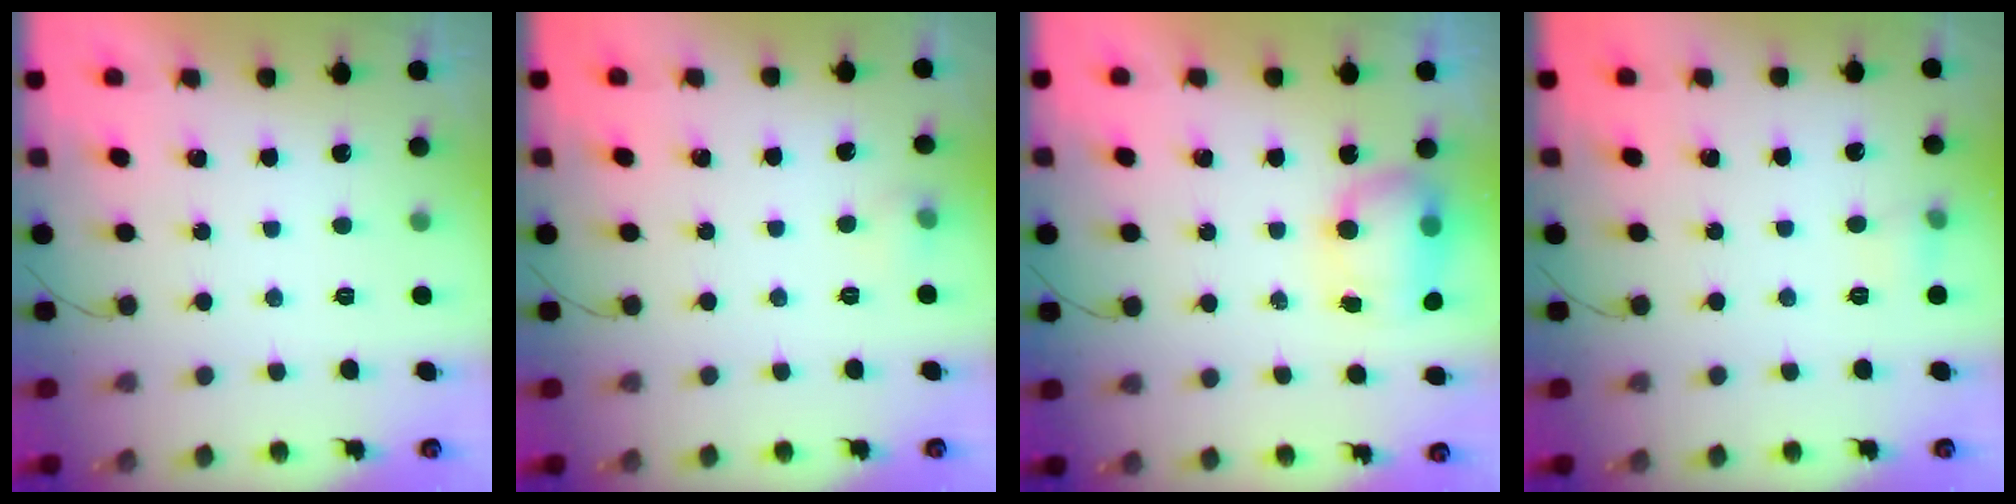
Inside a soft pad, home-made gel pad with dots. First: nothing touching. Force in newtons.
{"total": 3.9, "press": 3.6, "slide": 1.6}
{"total": 7.8, "press": 7.4, "slide": 2.5}
{"total": 5.6, "press": 5.4, "slide": 1.7}